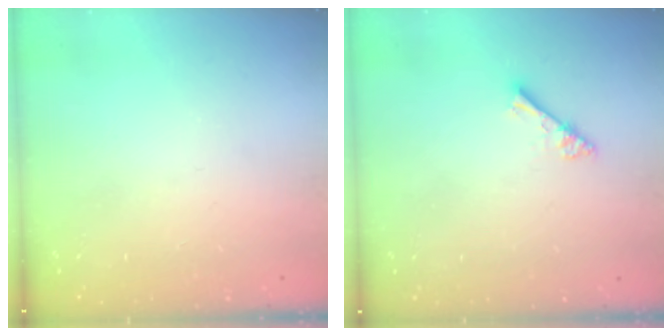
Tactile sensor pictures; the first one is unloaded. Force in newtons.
{"total": 2.8, "press": 2.8, "slide": 0.3}